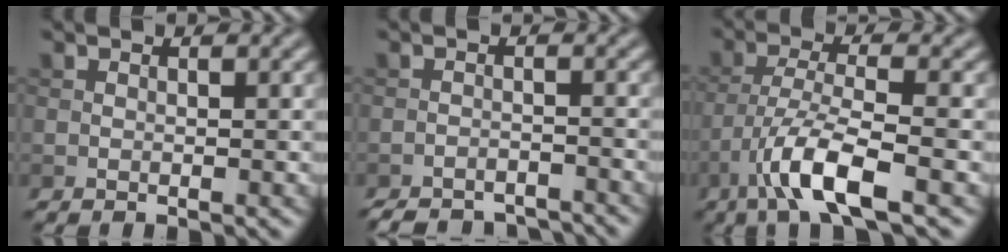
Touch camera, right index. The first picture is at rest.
{"total": 5.9, "force": [-5.6, 1.3, 1.0], "torque": [-0.012, -0.008, -0.081]}
{"total": 6.7, "force": [-3.6, 1.6, 5.4], "torque": [-0.102, 0.002, -0.075]}